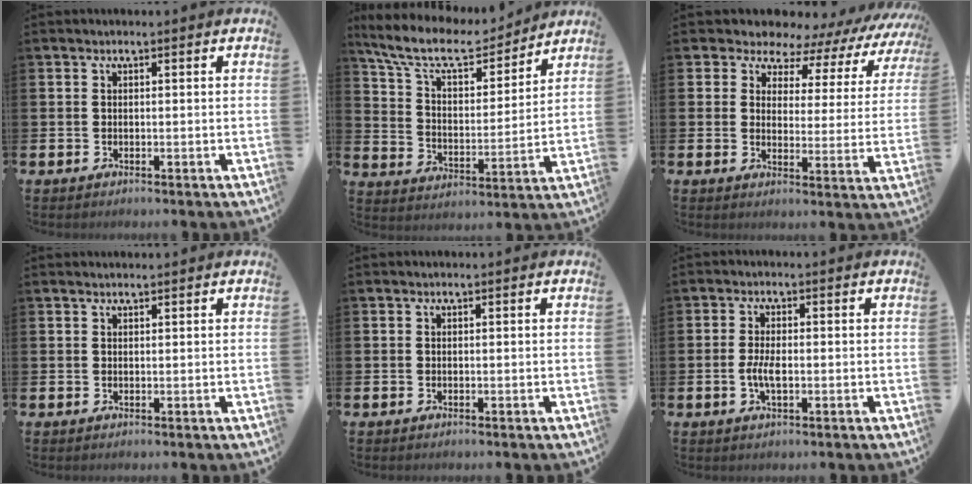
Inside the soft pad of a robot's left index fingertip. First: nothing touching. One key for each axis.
{"total": 10.6, "fx": 9.3, "fy": 2.9, "fz": 4.2, "tx": -0.111, "ty": -0.058, "tz": 0.160}
{"total": 5.6, "fx": 4.9, "fy": 2.8, "fz": 0.4, "tx": -0.024, "ty": -0.049, "tz": 0.075}
{"total": 1.0, "fx": 1.0, "fy": 0.1, "fz": 0.1, "tx": 0.015, "ty": -0.005, "tz": 0.016}
{"total": 0.0}
{"total": 3.1, "fx": -0.3, "fy": 1.2, "fz": 2.9, "tx": -0.051, "ty": -0.005, "tz": -0.010}